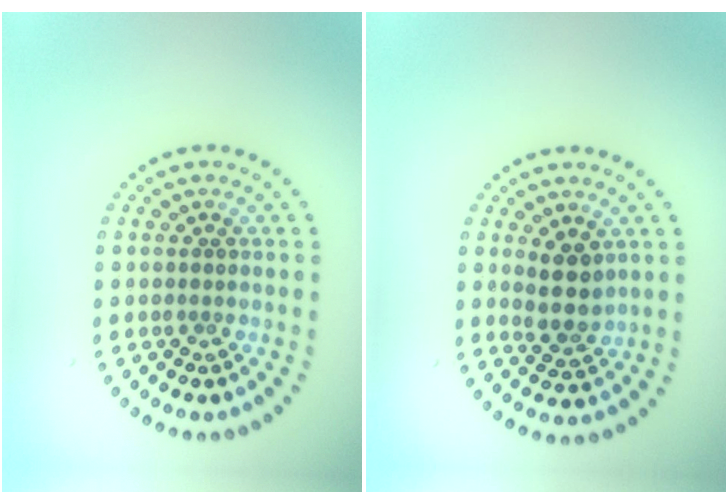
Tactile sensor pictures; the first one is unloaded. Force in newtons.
{"total": 2.8, "press": 2.5, "slide": 1.2}